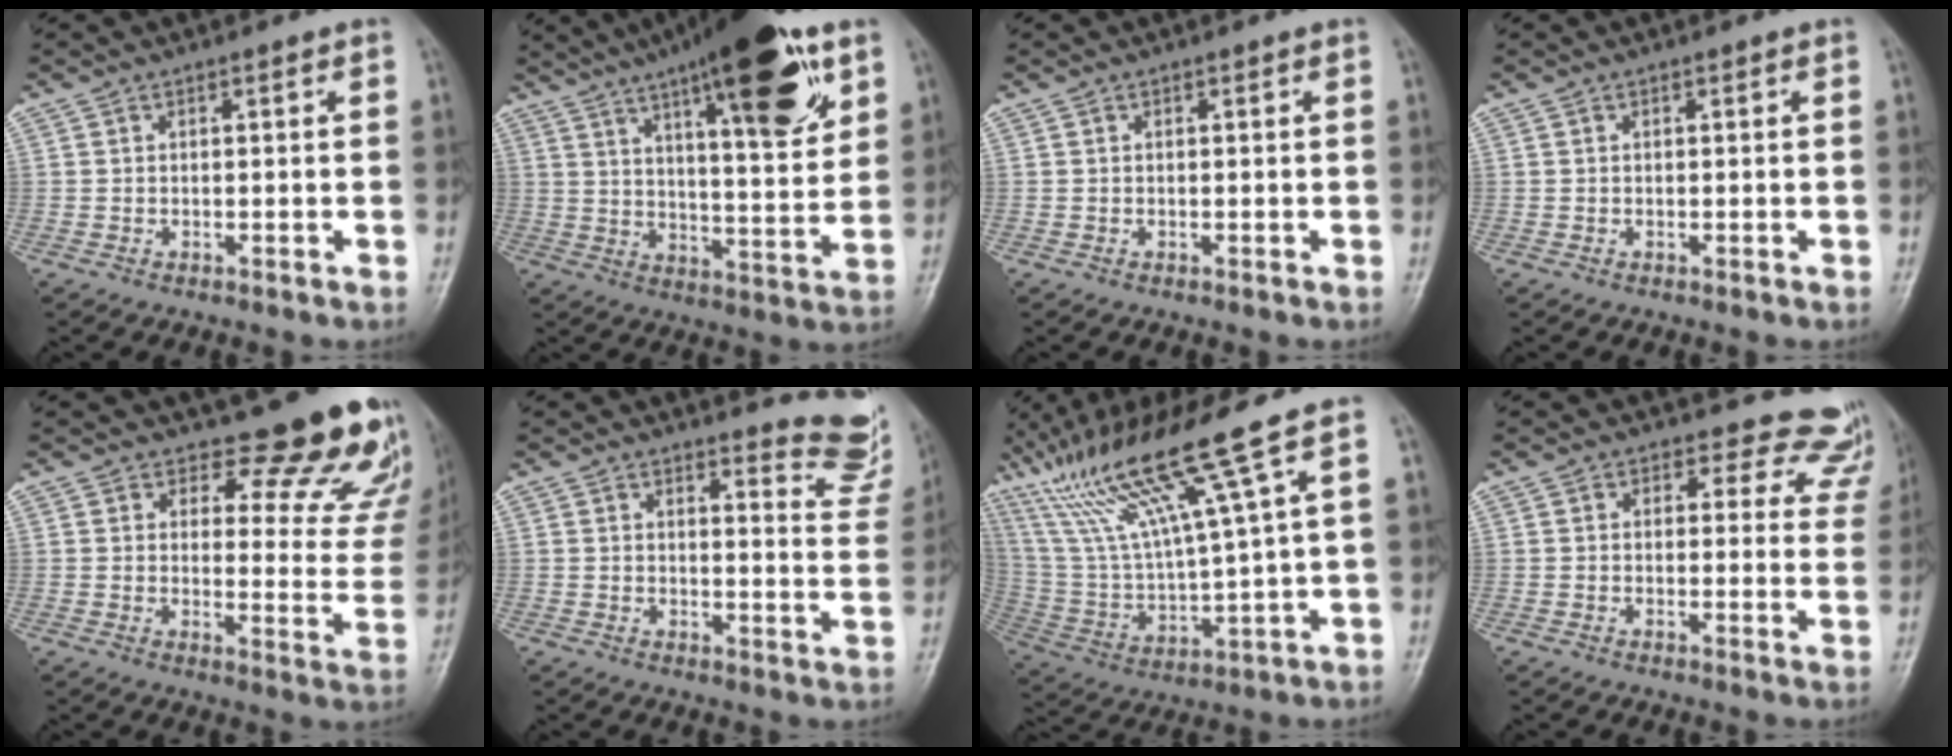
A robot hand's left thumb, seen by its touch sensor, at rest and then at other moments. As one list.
[{"total": 22.5, "force": [11.8, 6.2, 18.1], "torque": [-0.251, -0.033, 0.178]}, {"total": 0.0}, {"total": 0.0}, {"total": 16.4, "force": [14.9, 5.6, 4.0], "torque": [0.016, -0.139, 0.153]}, {"total": 10.8, "force": [10.1, 2.6, 2.8], "torque": [0.000, -0.101, 0.091]}, {"total": 18.6, "force": [11.1, 0.4, 14.9], "torque": [-0.288, -0.038, 0.208]}, {"total": 10.7, "force": [9.4, 5.0, 0.4], "torque": [0.057, -0.054, 0.070]}]